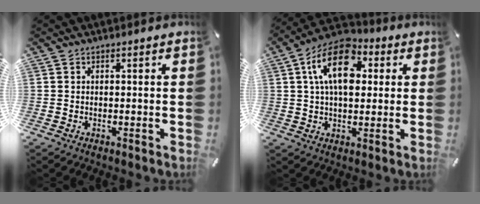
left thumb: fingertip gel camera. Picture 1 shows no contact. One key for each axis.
{"total": 14.3, "fx": 3.4, "fy": 8.9, "fz": 10.7, "tx": -0.179, "ty": 0.008, "tz": 0.057}